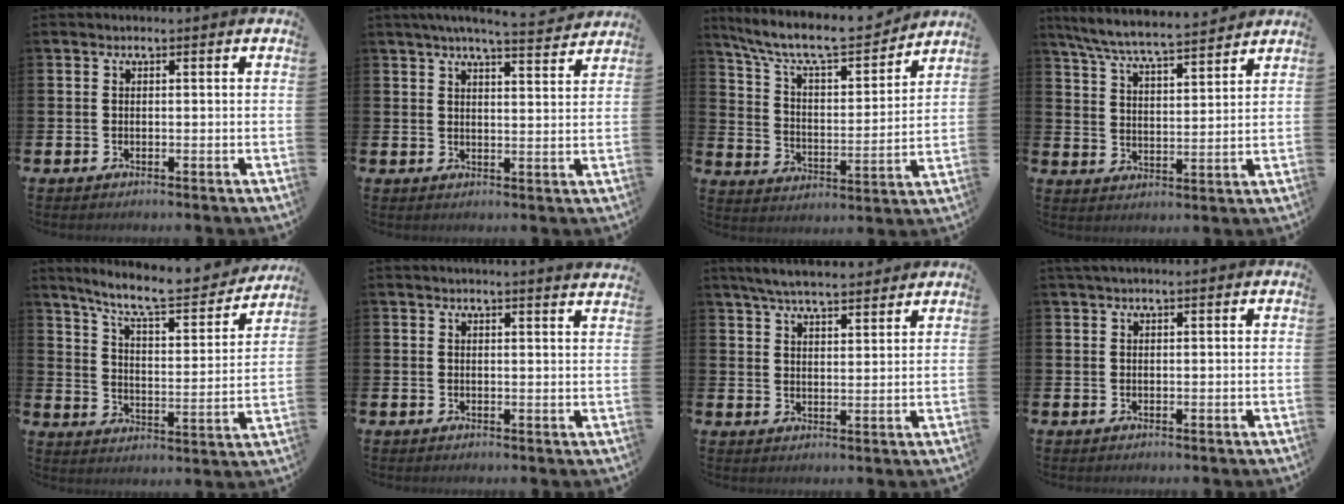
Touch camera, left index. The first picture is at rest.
{"total": 5.5, "force": [5.1, -0.2, 1.9], "torque": [-0.039, -0.026, 0.087]}
{"total": 9.6, "force": [8.7, 2.1, 3.5], "torque": [-0.102, -0.061, 0.148]}
{"total": 7.1, "force": [6.8, 0.1, 2.2], "torque": [-0.070, -0.042, 0.119]}
{"total": 9.6, "force": [8.5, 1.6, 4.2], "torque": [-0.101, -0.057, 0.141]}
{"total": 2.0, "force": [1.9, -0.4, 0.1], "torque": [0.002, -0.013, 0.034]}
{"total": 5.8, "force": [5.5, 0.8, 1.5], "torque": [-0.043, -0.019, 0.101]}
{"total": 1.0, "force": [0.8, 0.1, 0.6], "torque": [-0.009, 0.002, 0.014]}